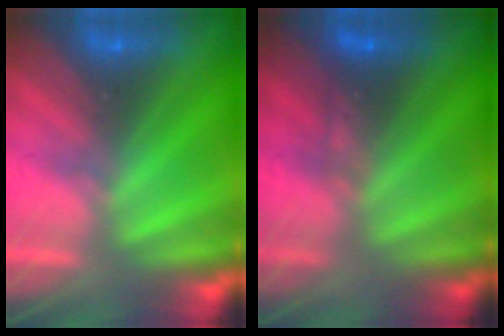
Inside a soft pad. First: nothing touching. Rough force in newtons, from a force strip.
{"total": 2.3}